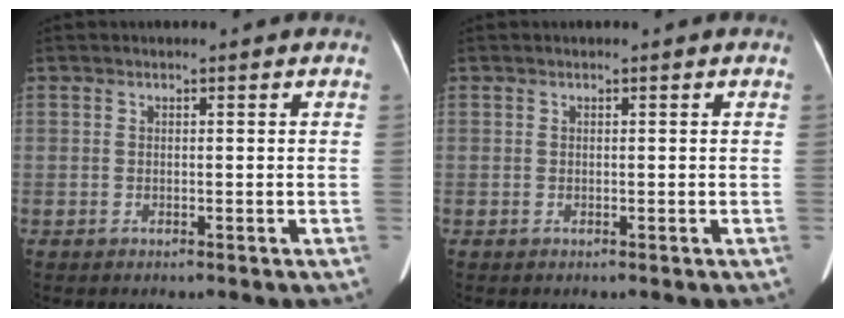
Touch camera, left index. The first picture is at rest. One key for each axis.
{"total": 0.0}